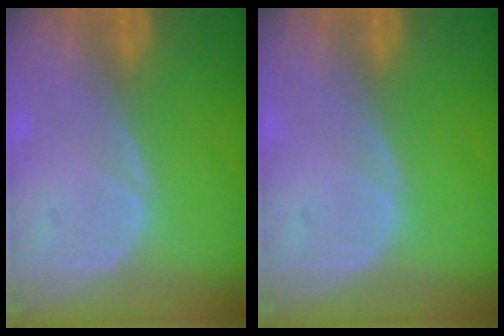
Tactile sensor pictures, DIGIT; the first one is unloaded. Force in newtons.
{"total": 0.0}